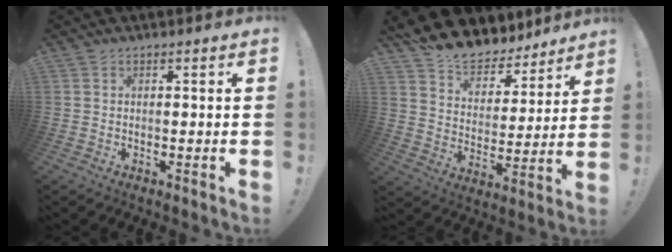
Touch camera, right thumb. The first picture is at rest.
{"total": 11.3, "force": [10.2, 4.4, 1.7], "torque": [-0.043, -0.091, 0.186]}